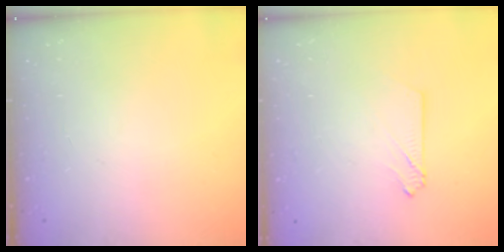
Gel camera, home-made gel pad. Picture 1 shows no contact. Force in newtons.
{"total": 2.1, "press": 2.1, "slide": 0.3}